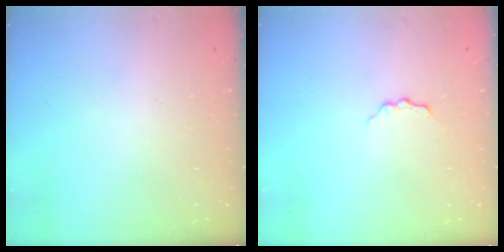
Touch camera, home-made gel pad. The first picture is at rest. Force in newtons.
{"total": 4.0, "press": 3.9, "slide": 0.4}